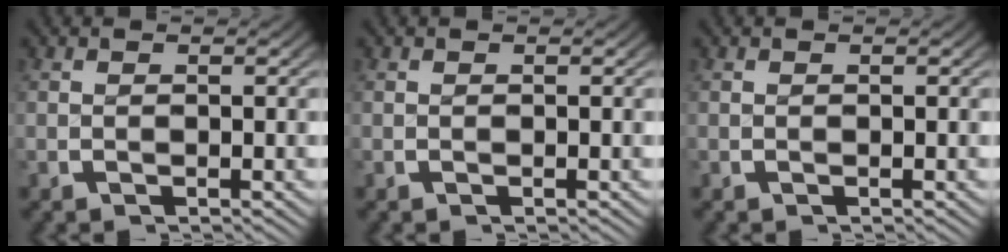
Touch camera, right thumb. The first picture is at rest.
{"total": 0.0}
{"total": 0.0}